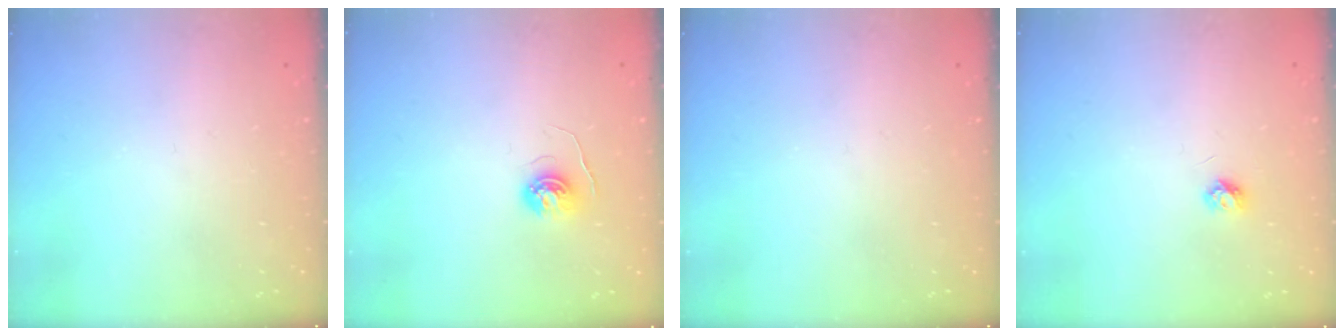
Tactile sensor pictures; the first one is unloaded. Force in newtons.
{"total": 5.0, "press": 5.0, "slide": 0.4}
{"total": 0.0}
{"total": 3.7, "press": 3.7, "slide": 0.5}